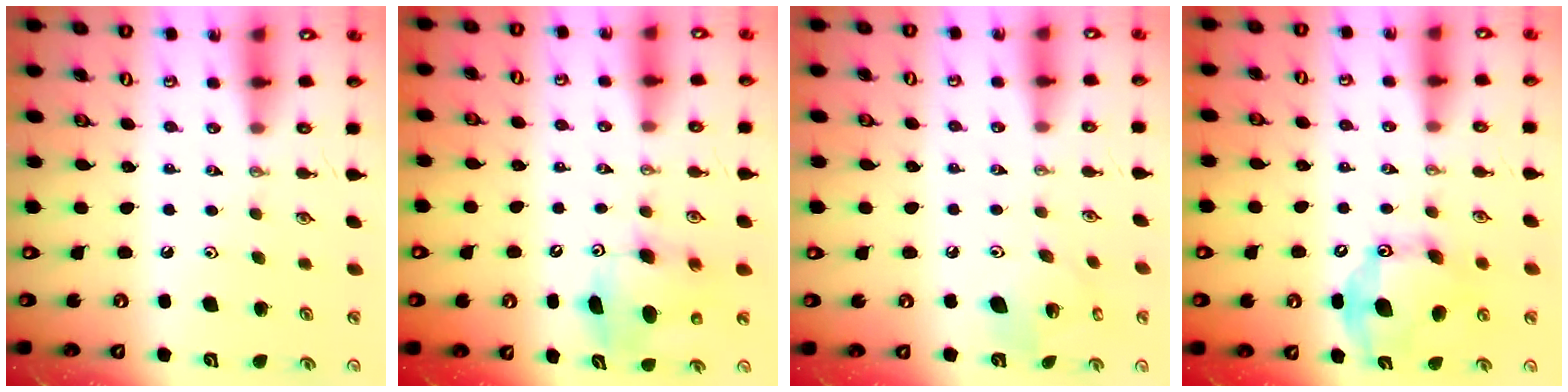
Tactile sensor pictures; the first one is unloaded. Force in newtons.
{"total": 8.2, "press": 8.0, "slide": 1.7}
{"total": 7.8, "press": 7.8, "slide": 0.2}
{"total": 14.6, "press": 14.6, "slide": 0.2}